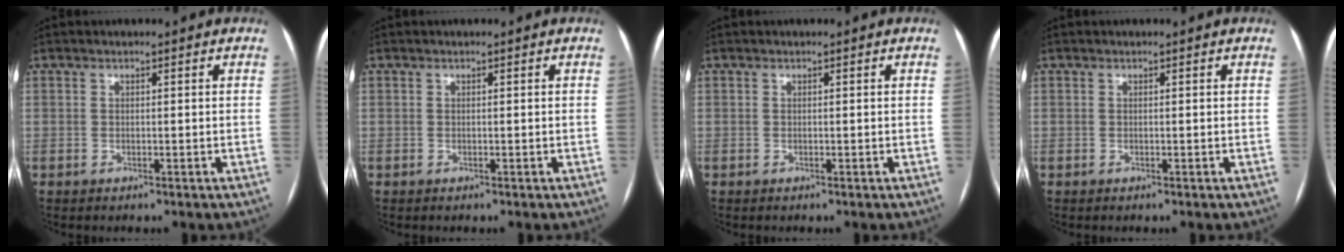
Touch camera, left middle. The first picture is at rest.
{"total": 0.0}
{"total": 0.0}
{"total": 0.0}